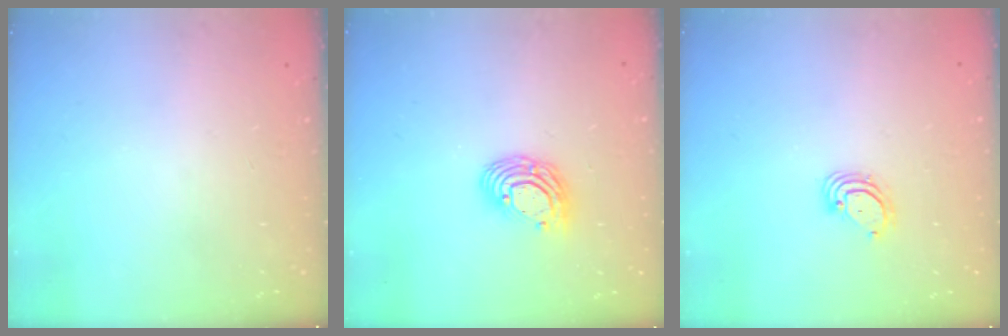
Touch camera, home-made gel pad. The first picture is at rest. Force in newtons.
{"total": 9.9, "press": 9.8, "slide": 0.7}
{"total": 3.7, "press": 3.7, "slide": 0.1}